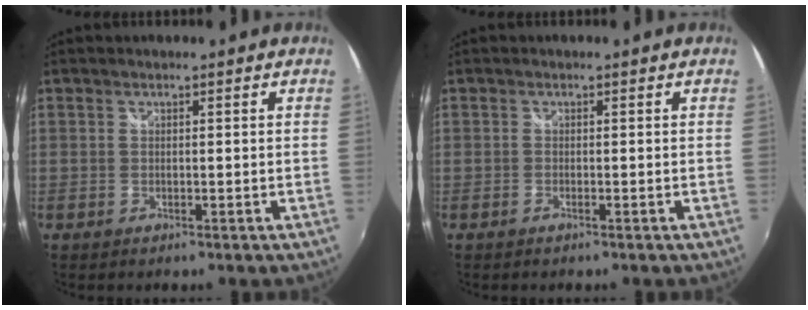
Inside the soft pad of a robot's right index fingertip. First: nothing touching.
{"total": 0.5, "force": [-0.3, 0.0, 0.4], "torque": [-0.007, 0.000, -0.007]}